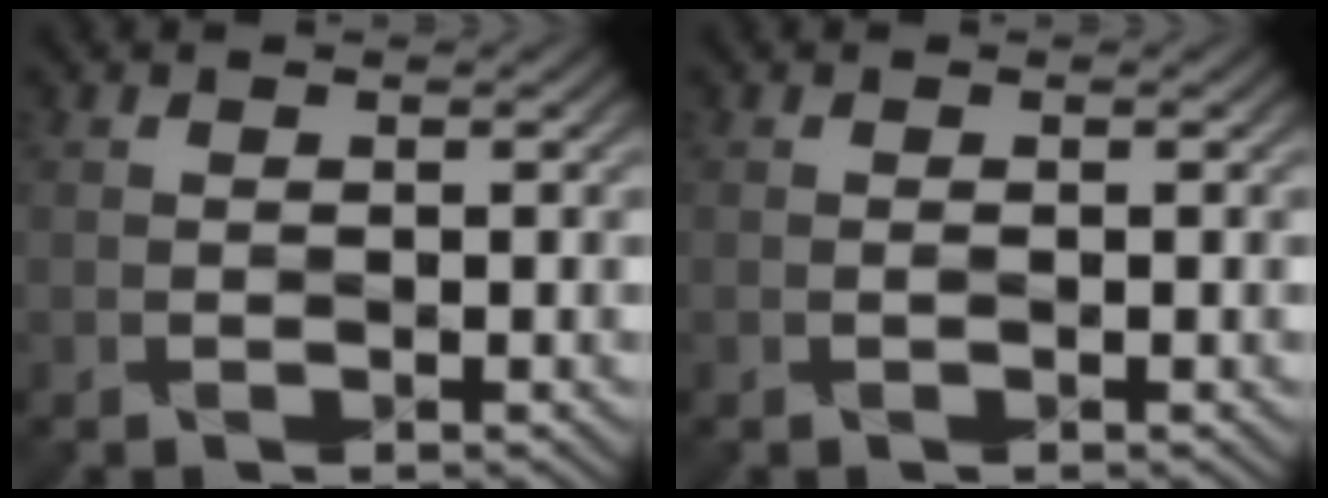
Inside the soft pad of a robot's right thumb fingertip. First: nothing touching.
{"total": 0.0}